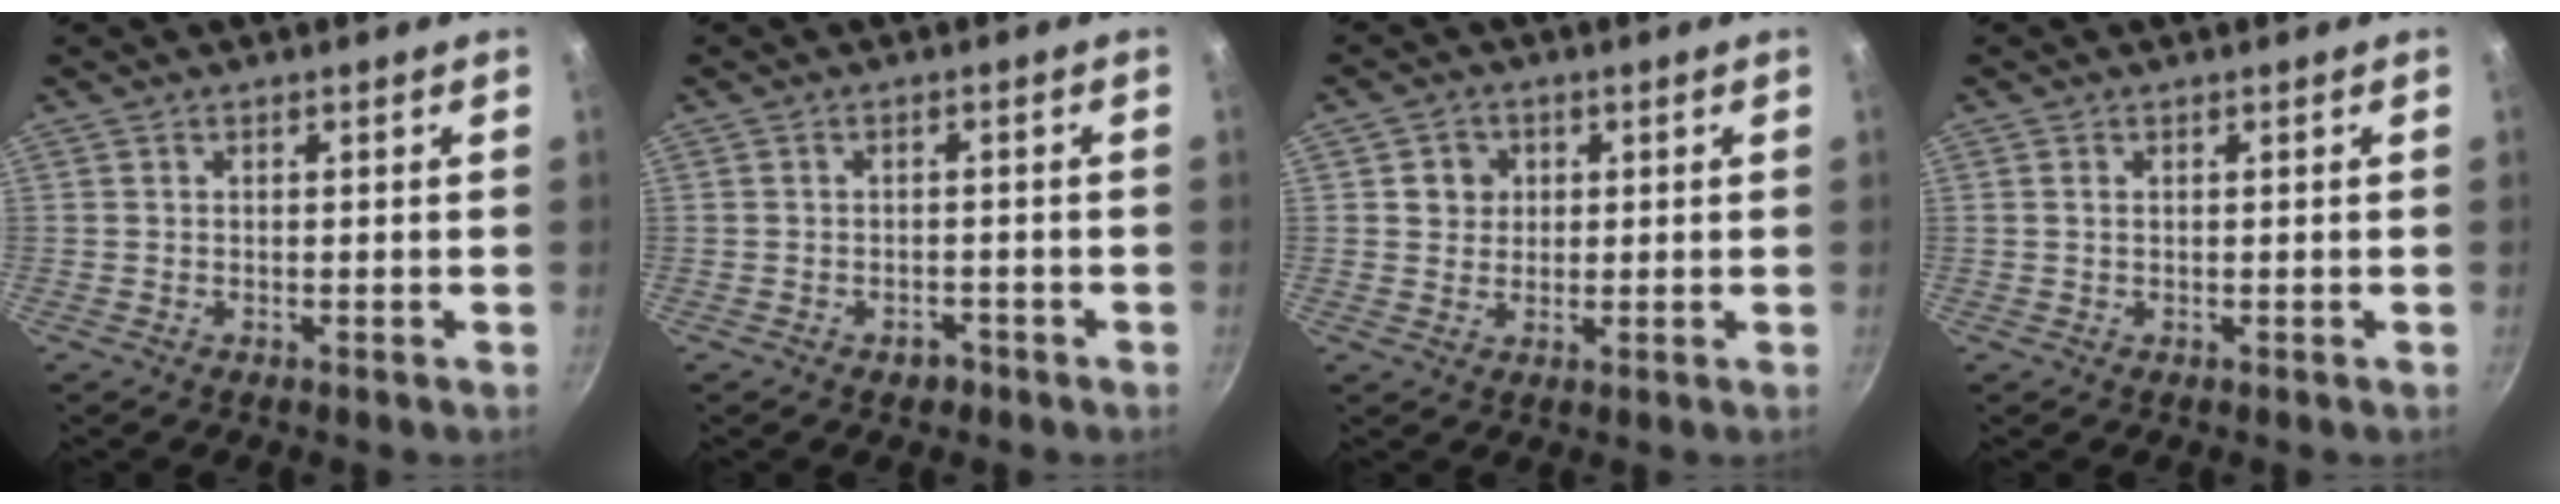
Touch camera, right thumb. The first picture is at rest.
{"total": 2.2, "force": [-1.4, 1.5, 0.8], "torque": [-0.001, 0.019, -0.011]}
{"total": 4.1, "force": [1.0, 3.8, 1.1], "torque": [0.009, 0.003, 0.013]}
{"total": 0.8, "force": [0.2, 0.5, 0.6], "torque": [-0.011, 0.001, 0.003]}